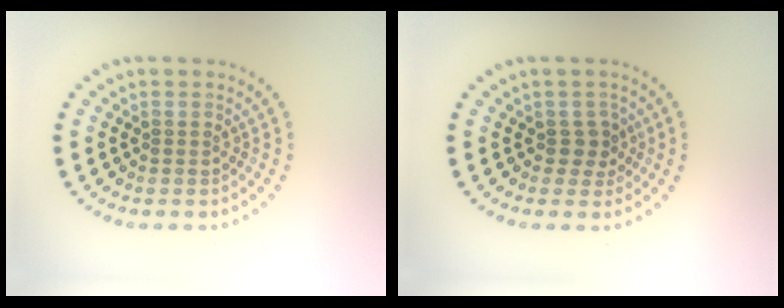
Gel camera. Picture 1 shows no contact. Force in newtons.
{"total": 1.6, "press": 1.3, "slide": 1.0}